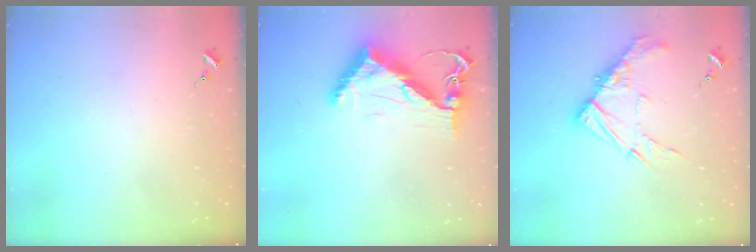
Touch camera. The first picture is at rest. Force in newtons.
{"total": 11.4, "press": 11.3, "slide": 1.2}
{"total": 13.1, "press": 13.1, "slide": 1.5}